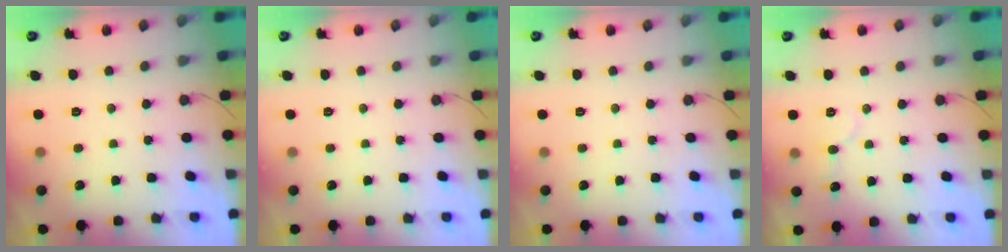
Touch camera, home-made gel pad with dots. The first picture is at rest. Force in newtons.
{"total": 0.0}
{"total": 0.0}
{"total": 6.5, "press": 6.5, "slide": 0.4}